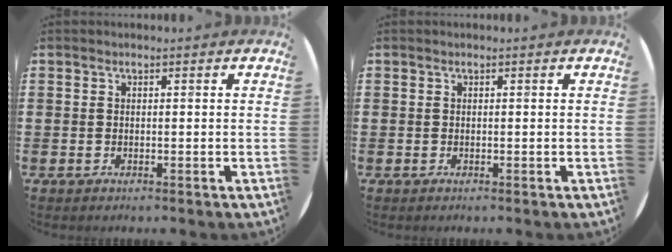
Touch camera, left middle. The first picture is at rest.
{"total": 0.0}